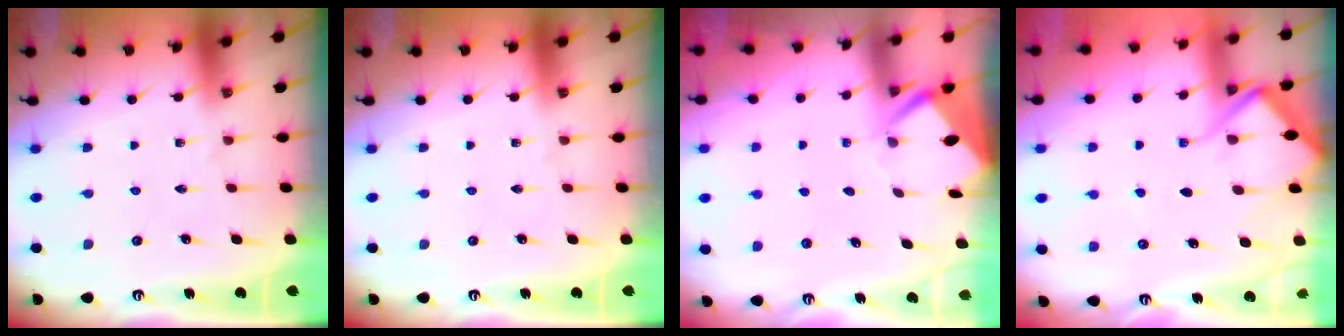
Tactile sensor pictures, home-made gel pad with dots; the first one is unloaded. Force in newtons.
{"total": 0.0}
{"total": 3.7, "press": 3.7, "slide": 0.3}
{"total": 7.7, "press": 7.6, "slide": 0.9}